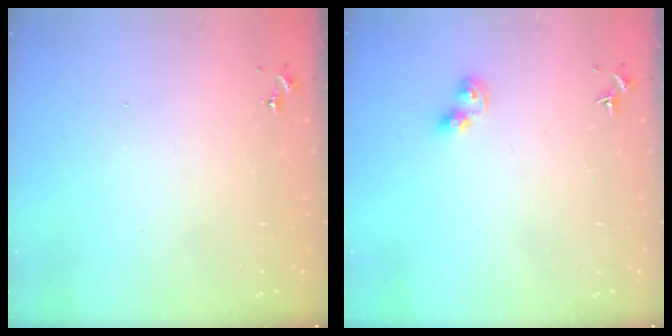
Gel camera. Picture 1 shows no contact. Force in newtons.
{"total": 5.7, "press": 5.6, "slide": 0.6}